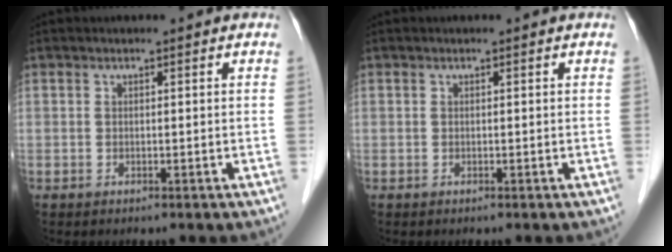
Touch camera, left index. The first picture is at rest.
{"total": 0.0}